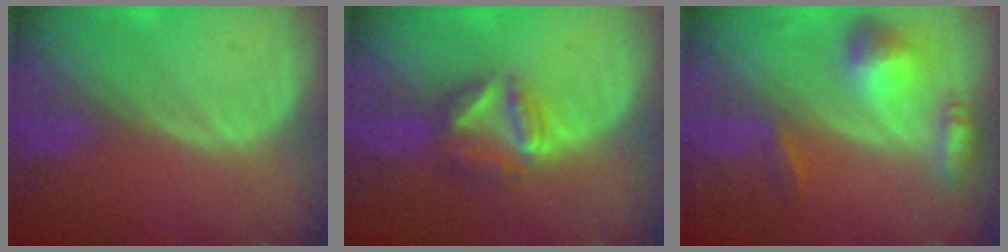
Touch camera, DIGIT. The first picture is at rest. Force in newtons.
{"total": 6.2, "press": 5.6, "slide": 2.7}
{"total": 6.7, "press": 6.3, "slide": 2.5}